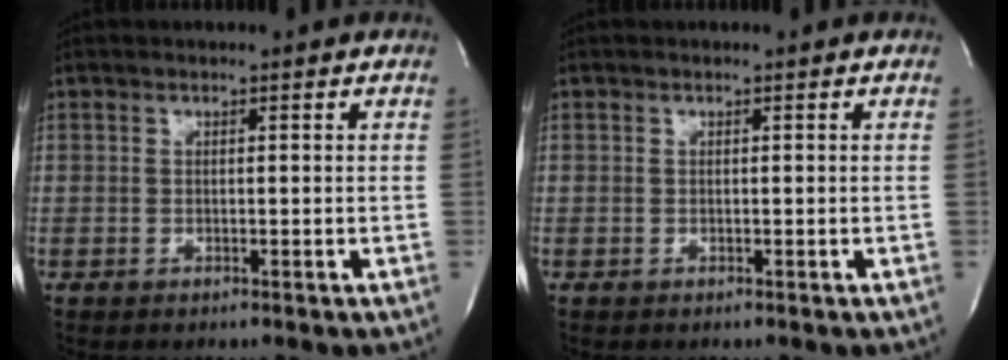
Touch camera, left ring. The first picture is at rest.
{"total": 0.0}